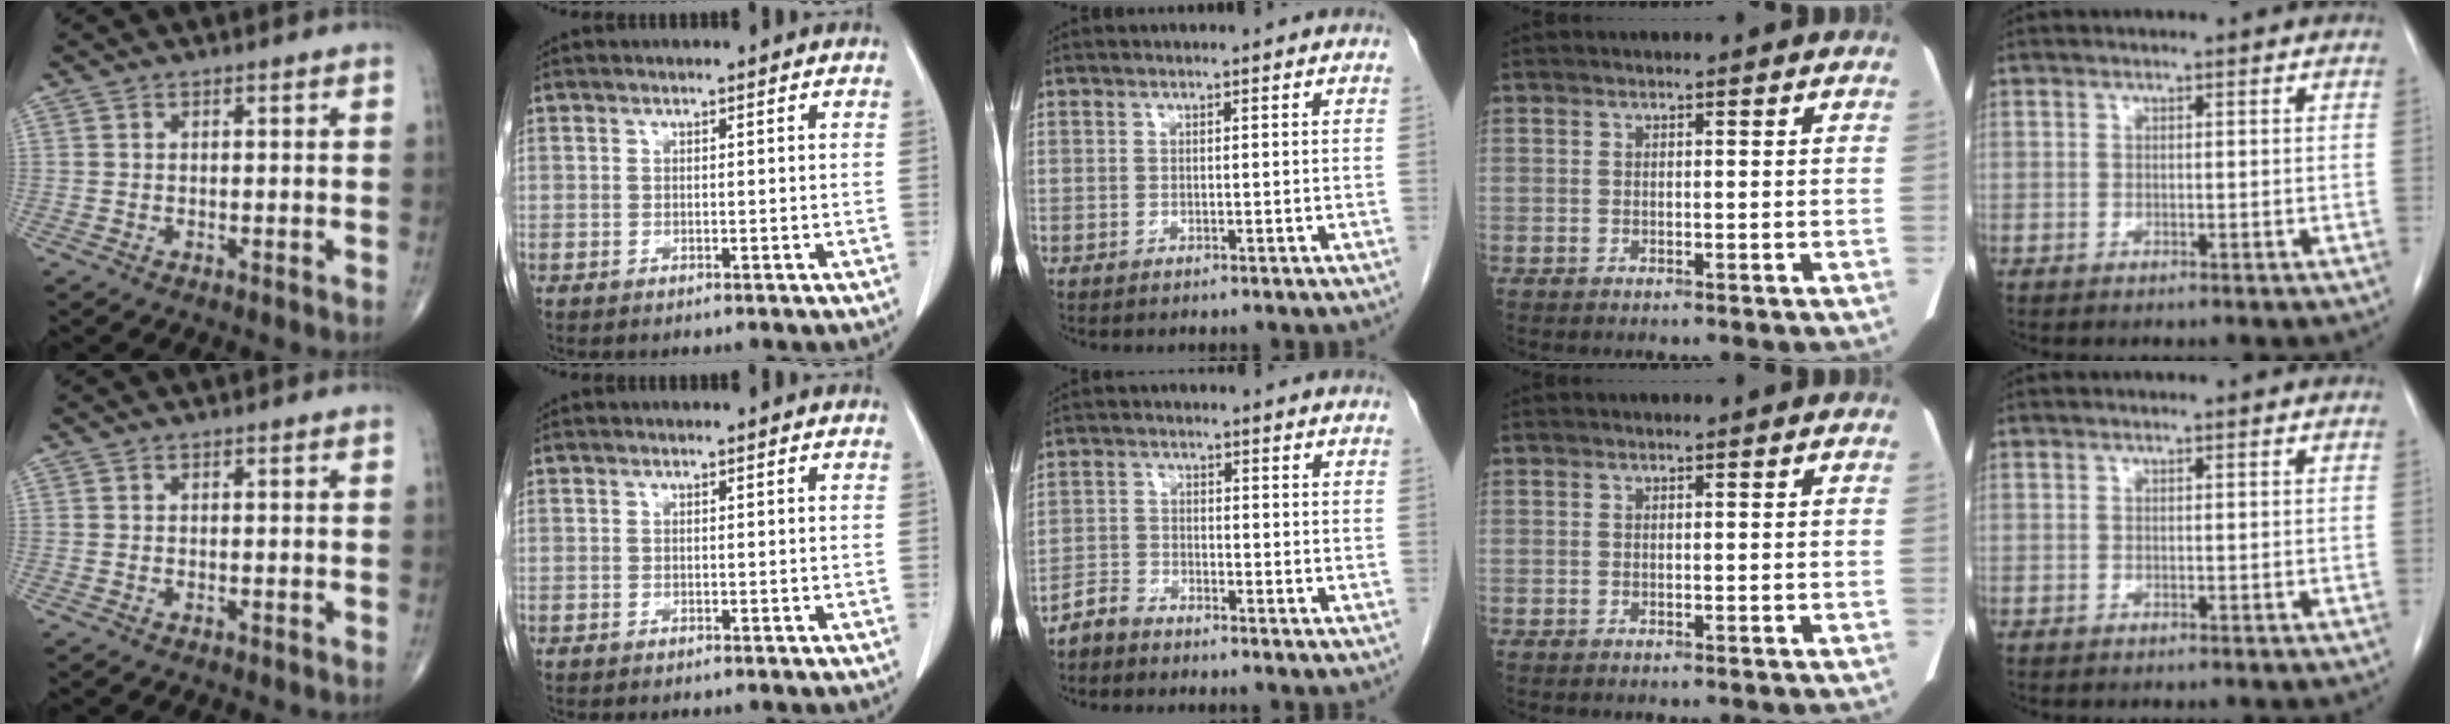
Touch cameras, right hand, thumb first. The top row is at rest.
{"middle": {"total": 2.8, "force": [-2.6, 0.8, 0.0], "torque": [-0.001, -0.002, -0.053]}}